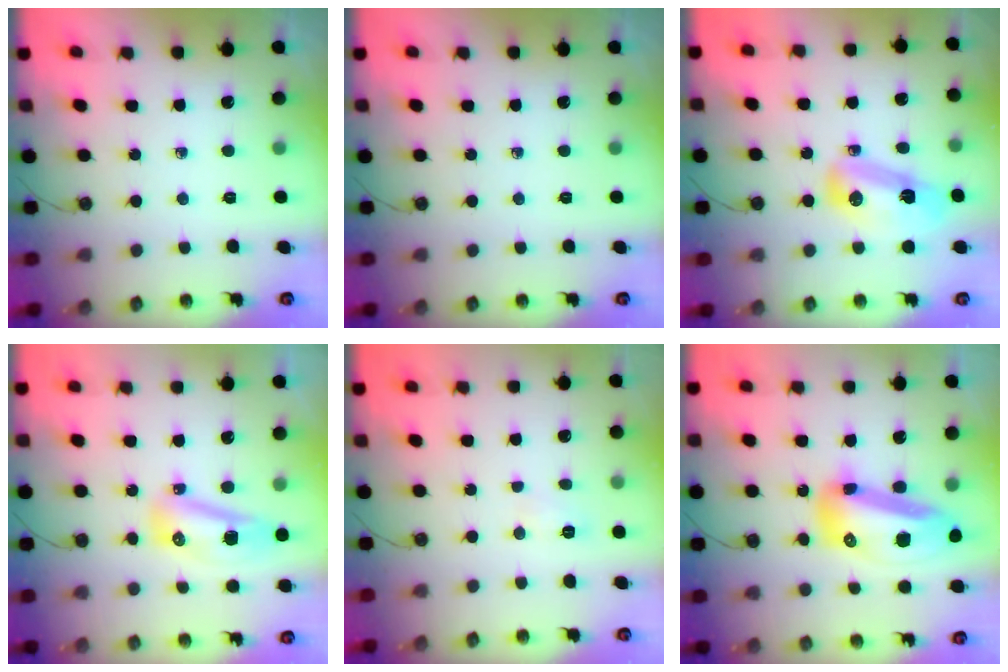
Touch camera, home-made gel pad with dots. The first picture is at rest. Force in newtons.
{"total": 0.0}
{"total": 9.2, "press": 9.2, "slide": 0.6}
{"total": 9.4, "press": 9.4, "slide": 1.2}
{"total": 3.7, "press": 3.6, "slide": 0.9}
{"total": 19.3, "press": 18.9, "slide": 3.9}